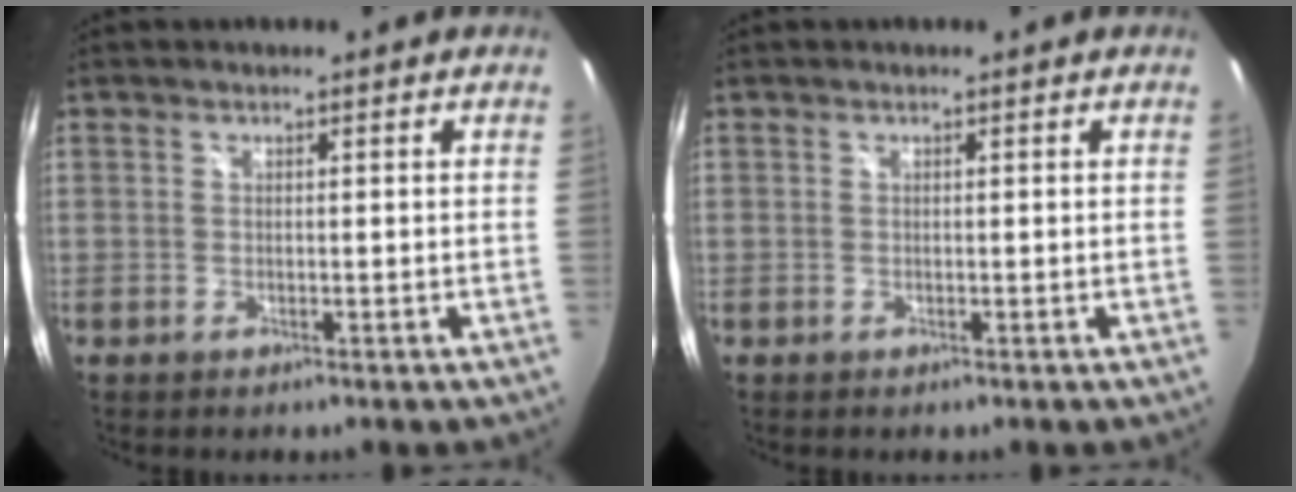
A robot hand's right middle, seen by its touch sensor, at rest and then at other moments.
{"total": 0.0}